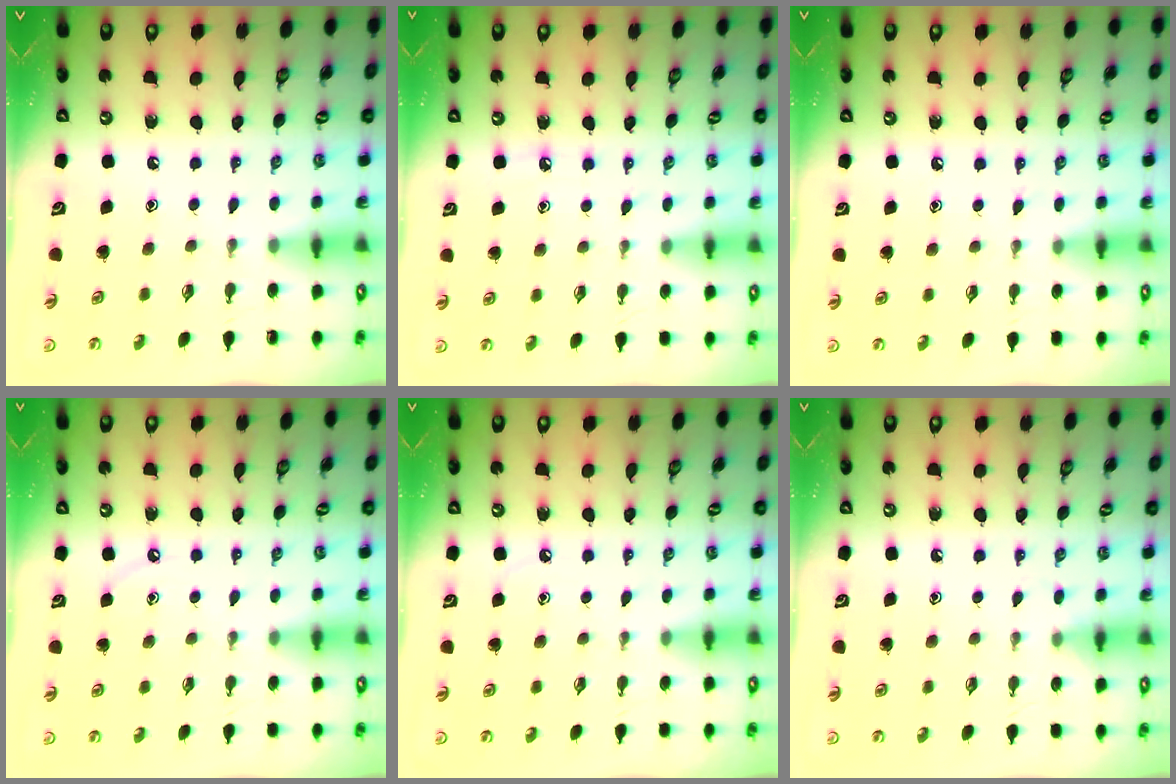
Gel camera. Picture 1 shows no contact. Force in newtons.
{"total": 5.2, "press": 5.2, "slide": 0.6}
{"total": 5.4, "press": 5.4, "slide": 0.8}
{"total": 2.7, "press": 2.7, "slide": 0.5}
{"total": 4.8, "press": 4.7, "slide": 0.8}
{"total": 5.8, "press": 5.8, "slide": 0.8}